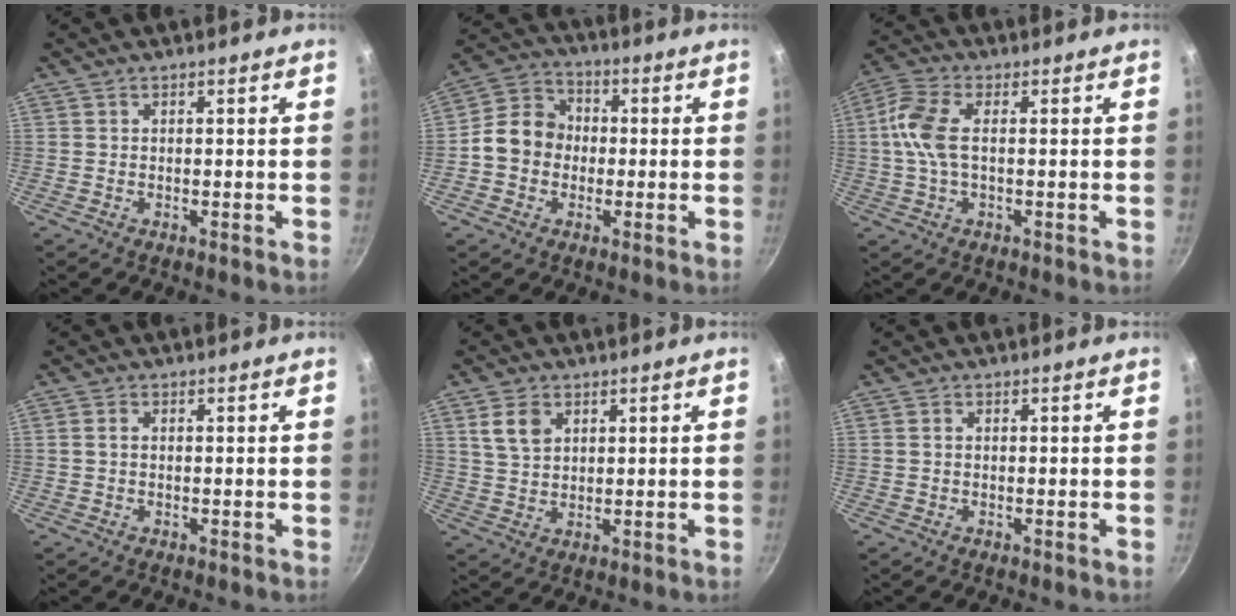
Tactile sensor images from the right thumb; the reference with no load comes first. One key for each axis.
{"total": 9.9, "fx": -0.9, "fy": 8.5, "fz": 5.0, "tx": -0.055, "ty": 0.026, "tz": -0.038}
{"total": 8.1, "fx": 0.5, "fy": 3.8, "fz": 7.1, "tx": -0.167, "ty": 0.019, "tz": 0.000}
{"total": 1.4, "fx": 0.1, "fy": 1.0, "fz": 1.0, "tx": -0.019, "ty": 0.005, "tz": 0.001}
{"total": 5.6, "fx": 2.4, "fy": 3.8, "fz": 3.3, "tx": -0.050, "ty": -0.006, "tz": 0.051}
{"total": 0.7, "fx": 0.1, "fy": 0.6, "fz": 0.5, "tx": -0.008, "ty": 0.004, "tz": 0.000}